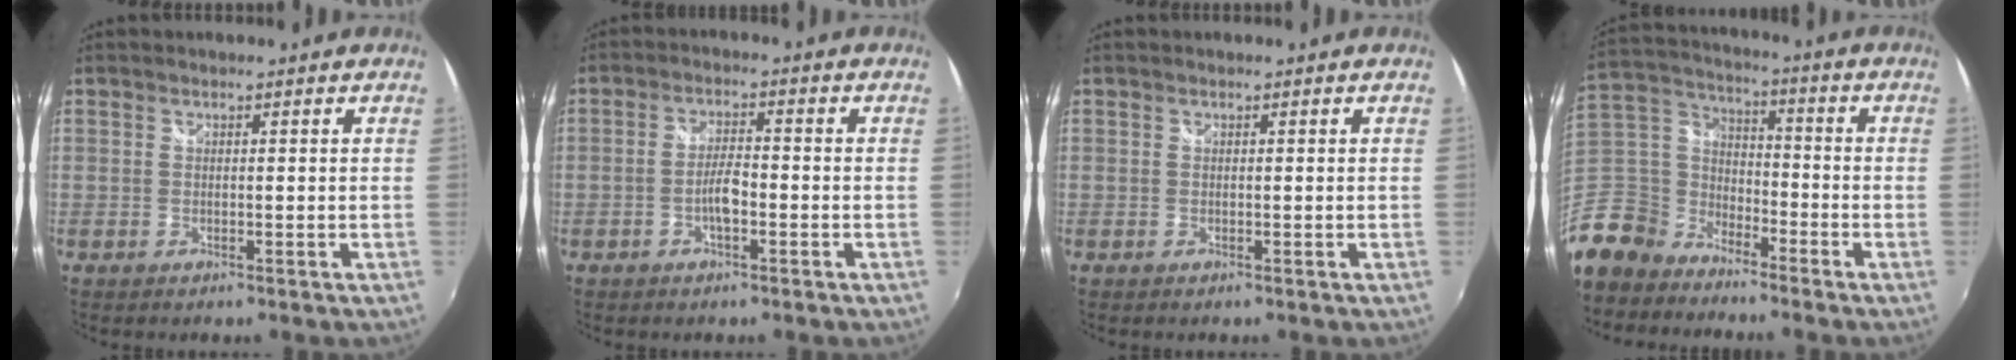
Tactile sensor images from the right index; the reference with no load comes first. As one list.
[{"total": 4.0, "force": [-1.6, 1.2, 3.4], "torque": [-0.070, 0.005, -0.030]}, {"total": 0.0}, {"total": 15.1, "force": [-10.3, 10.2, 4.1], "torque": [-0.149, 0.025, -0.207]}]